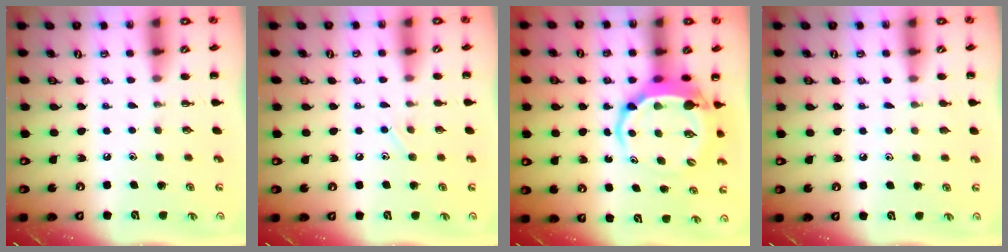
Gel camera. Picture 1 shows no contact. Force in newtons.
{"total": 4.2, "press": 4.1, "slide": 1.1}
{"total": 6.6, "press": 6.6, "slide": 1.1}
{"total": 4.0, "press": 3.8, "slide": 1.2}